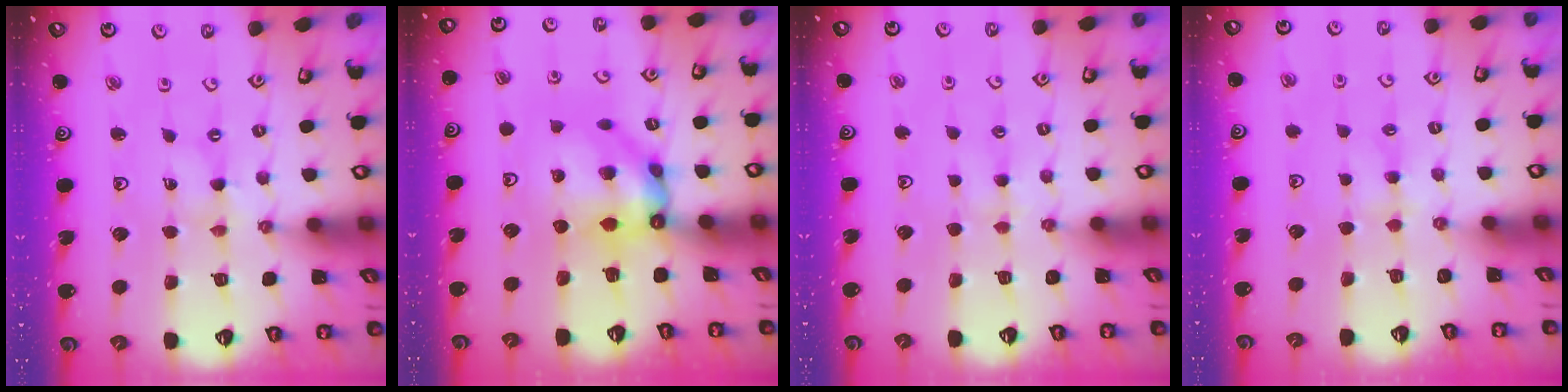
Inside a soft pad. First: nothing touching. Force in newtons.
{"total": 9.6, "press": 9.5, "slide": 1.1}
{"total": 3.0, "press": 3.0, "slide": 0.4}
{"total": 2.1, "press": 2.1, "slide": 0.4}